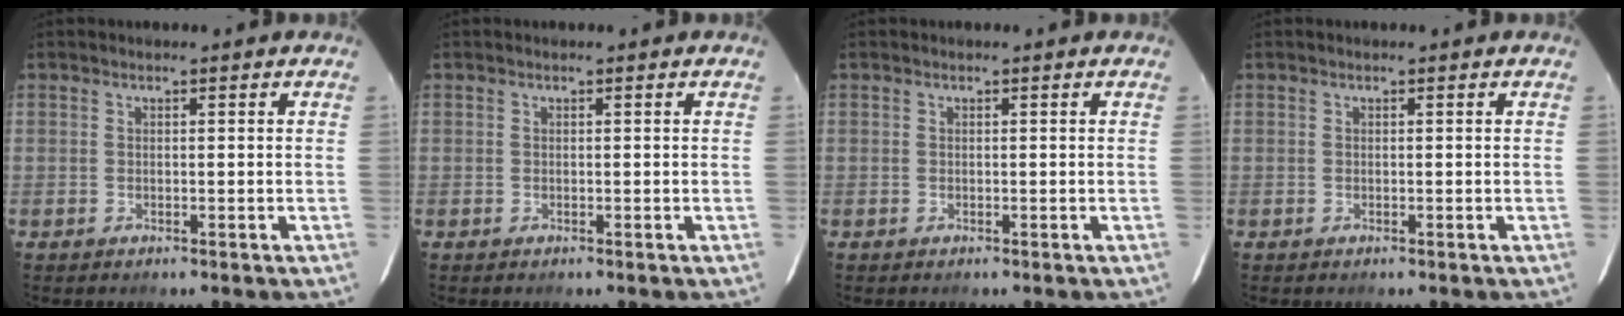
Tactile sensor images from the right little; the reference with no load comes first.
{"total": 0.0}
{"total": 0.0}
{"total": 0.0}